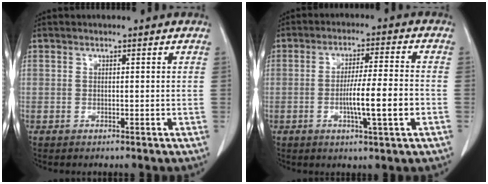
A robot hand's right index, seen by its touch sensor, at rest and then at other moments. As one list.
[{"total": 8.4, "force": [-2.2, 0.0, 8.1], "torque": [-0.137, -0.002, -0.038]}]